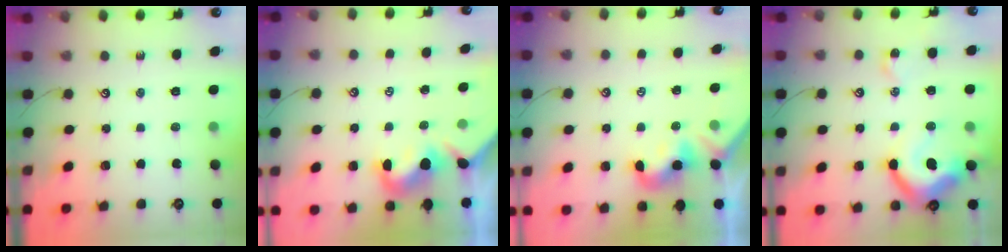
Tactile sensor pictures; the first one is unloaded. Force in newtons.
{"total": 1.7, "press": 1.6, "slide": 0.6}
{"total": 0.9, "press": 0.7, "slide": 0.6}
{"total": 15.7, "press": 15.6, "slide": 1.8}